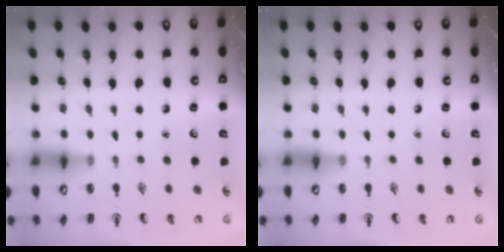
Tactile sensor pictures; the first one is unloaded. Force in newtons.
{"total": 0.0}